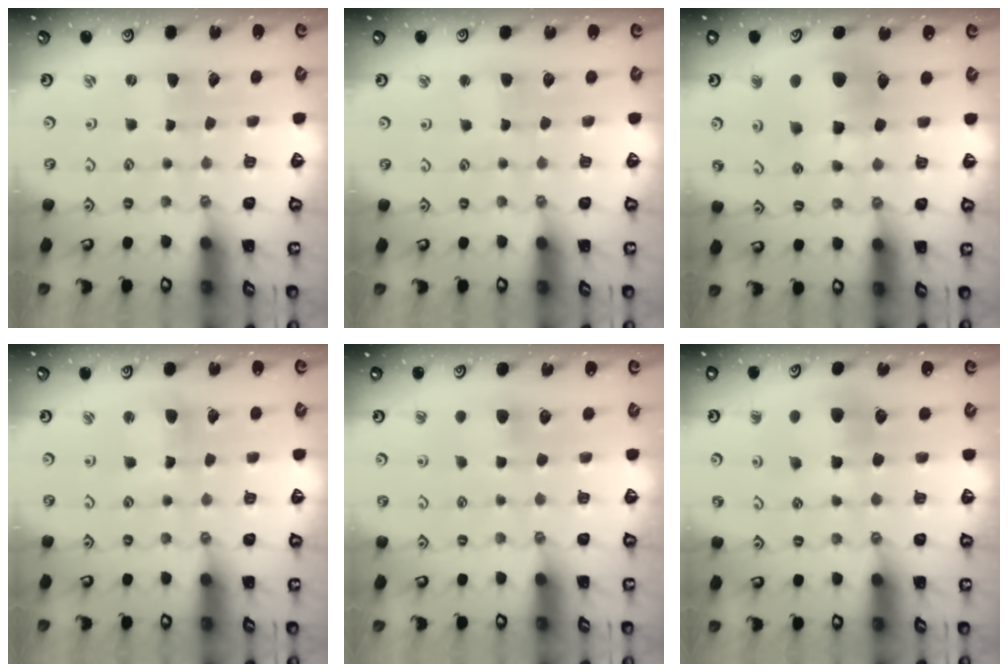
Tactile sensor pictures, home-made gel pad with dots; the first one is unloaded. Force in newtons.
{"total": 2.4, "press": 2.4, "slide": 0.4}
{"total": 12.1, "press": 11.9, "slide": 1.8}
{"total": 4.7, "press": 4.7, "slide": 0.6}
{"total": 4.9, "press": 4.8, "slide": 0.7}
{"total": 6.0, "press": 5.9, "slide": 0.6}